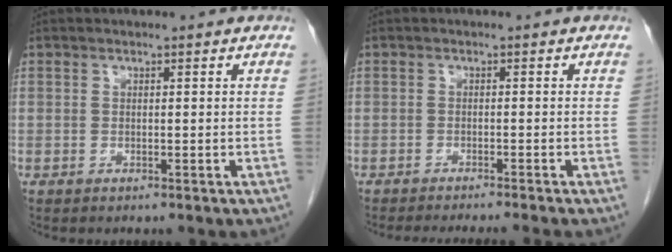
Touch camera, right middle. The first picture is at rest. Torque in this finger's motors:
{"motor_torque": [0.07, -0.05, 0.01, 0.04]}